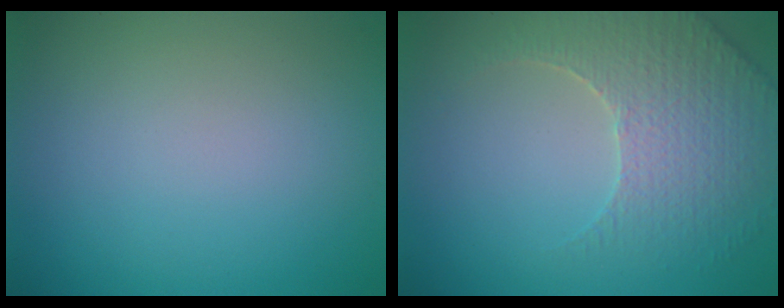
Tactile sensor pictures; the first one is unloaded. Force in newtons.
{"total": 3.8, "press": 3.7, "slide": 0.8}